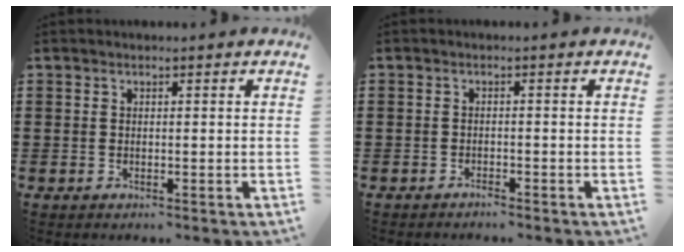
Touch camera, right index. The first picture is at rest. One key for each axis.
{"total": 1.0, "fx": -1.0, "fy": -0.1, "fz": 0.2, "tx": -0.007, "ty": -0.004, "tz": -0.018}